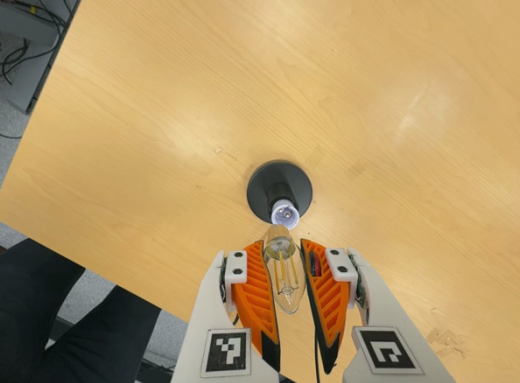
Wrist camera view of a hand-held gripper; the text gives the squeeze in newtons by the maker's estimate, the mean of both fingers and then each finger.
{"total": 20.7, "left": 22.9, "right": 18.4}